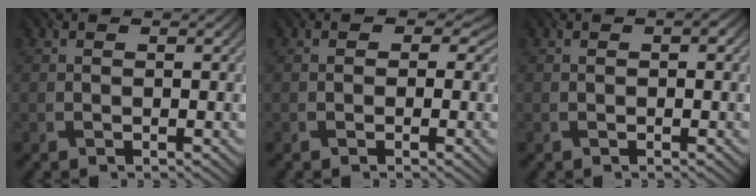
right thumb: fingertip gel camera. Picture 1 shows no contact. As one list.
[{"total": 2.3, "force": [0.4, 2.1, 0.9], "torque": [-0.014, -0.001, -0.006]}, {"total": 0.7, "force": [0.1, 0.4, 0.6], "torque": [-0.009, 0.000, 0.001]}]